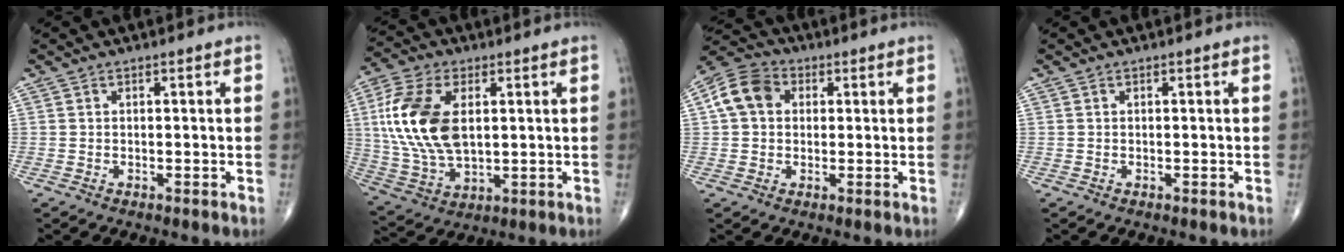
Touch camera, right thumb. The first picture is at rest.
{"total": 17.2, "force": [2.9, 9.7, 13.9], "torque": [-0.287, -0.009, 0.057]}
{"total": 8.6, "force": [1.7, 6.7, 5.1], "torque": [-0.089, 0.018, 0.022]}
{"total": 0.0}